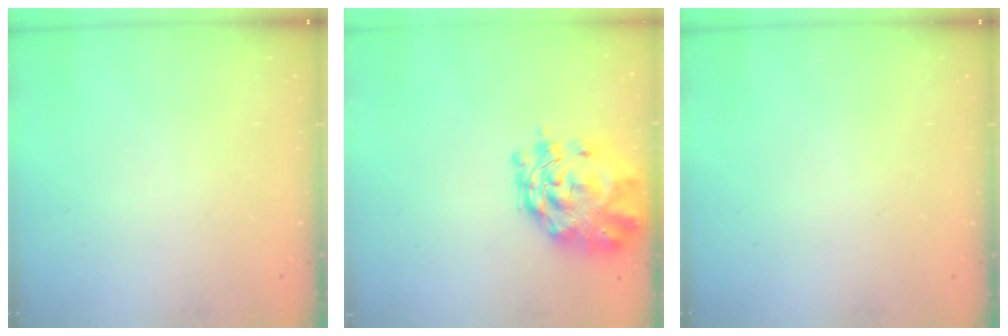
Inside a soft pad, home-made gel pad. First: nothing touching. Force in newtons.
{"total": 6.5, "press": 6.0, "slide": 2.6}
{"total": 0.0}